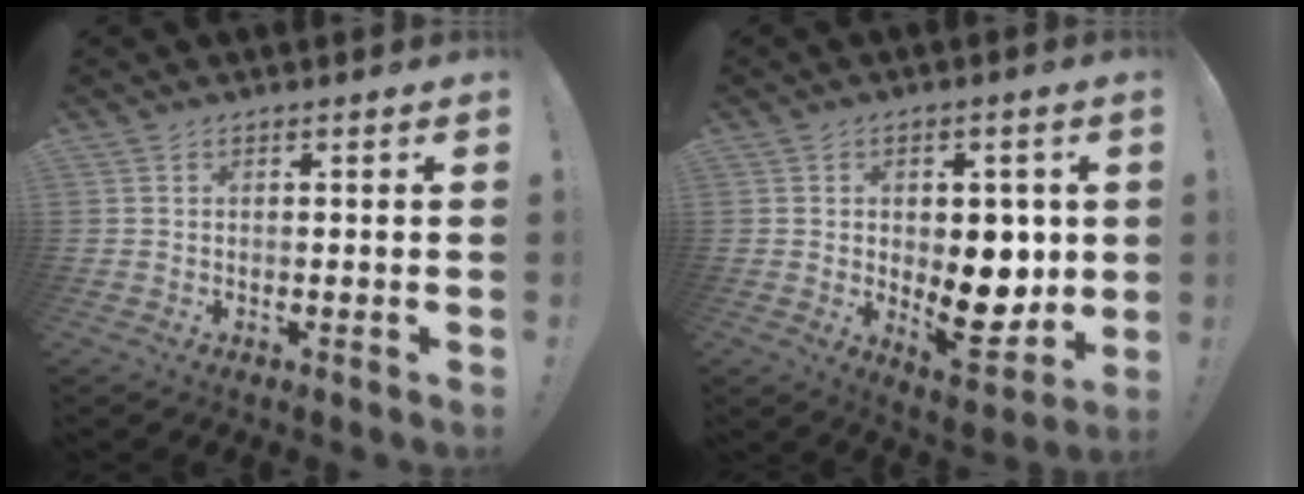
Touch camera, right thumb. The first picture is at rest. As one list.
[{"total": 12.0, "force": [-0.7, 7.8, 9.1], "torque": [-0.088, -0.008, -0.007]}]